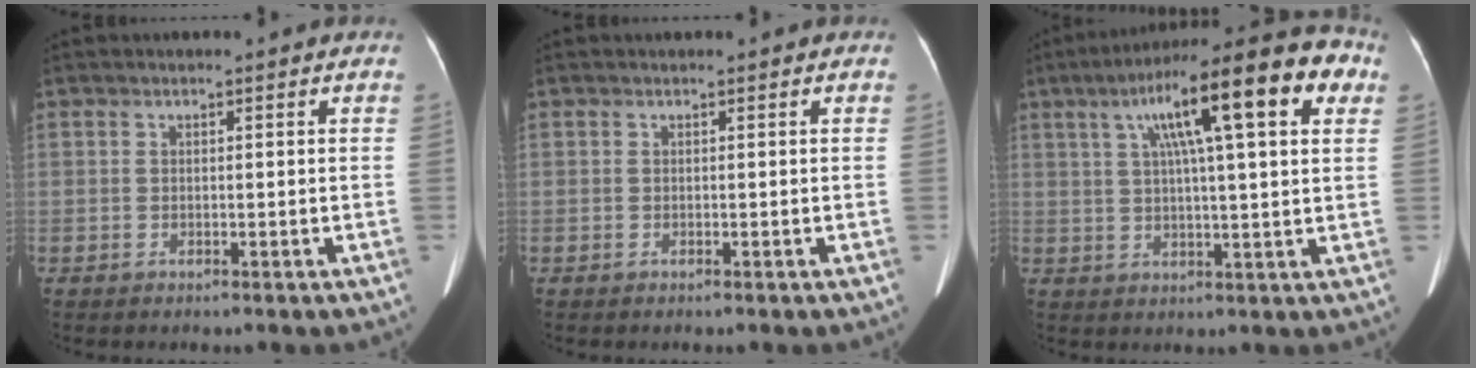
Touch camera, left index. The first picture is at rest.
{"total": 0.0}
{"total": 18.1, "force": [7.3, 2.4, 16.3], "torque": [-0.249, 0.052, 0.105]}